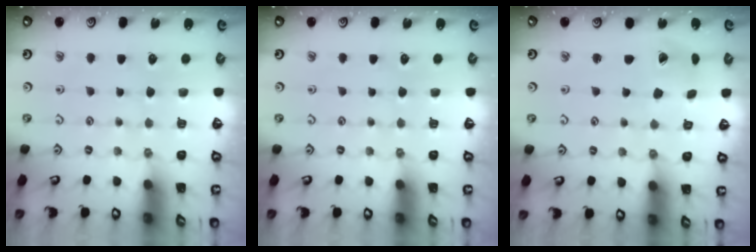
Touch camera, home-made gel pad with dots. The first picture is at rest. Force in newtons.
{"total": 0.0}
{"total": 3.8, "press": 3.8, "slide": 0.6}